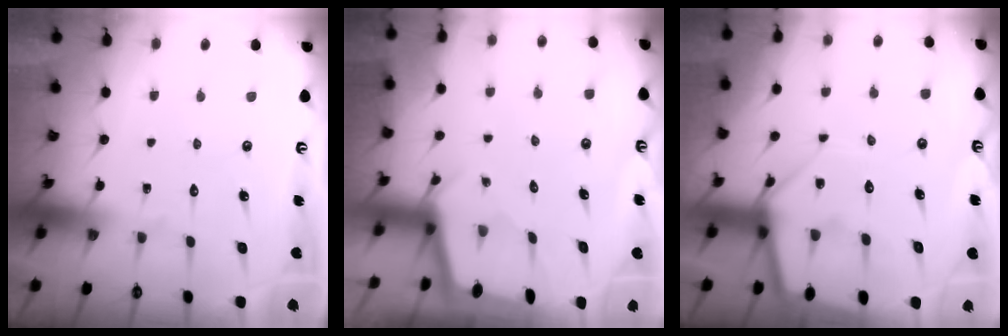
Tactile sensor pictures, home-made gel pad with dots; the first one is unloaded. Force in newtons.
{"total": 1.7, "press": 1.7, "slide": 0.2}
{"total": 9.4, "press": 9.4, "slide": 0.6}